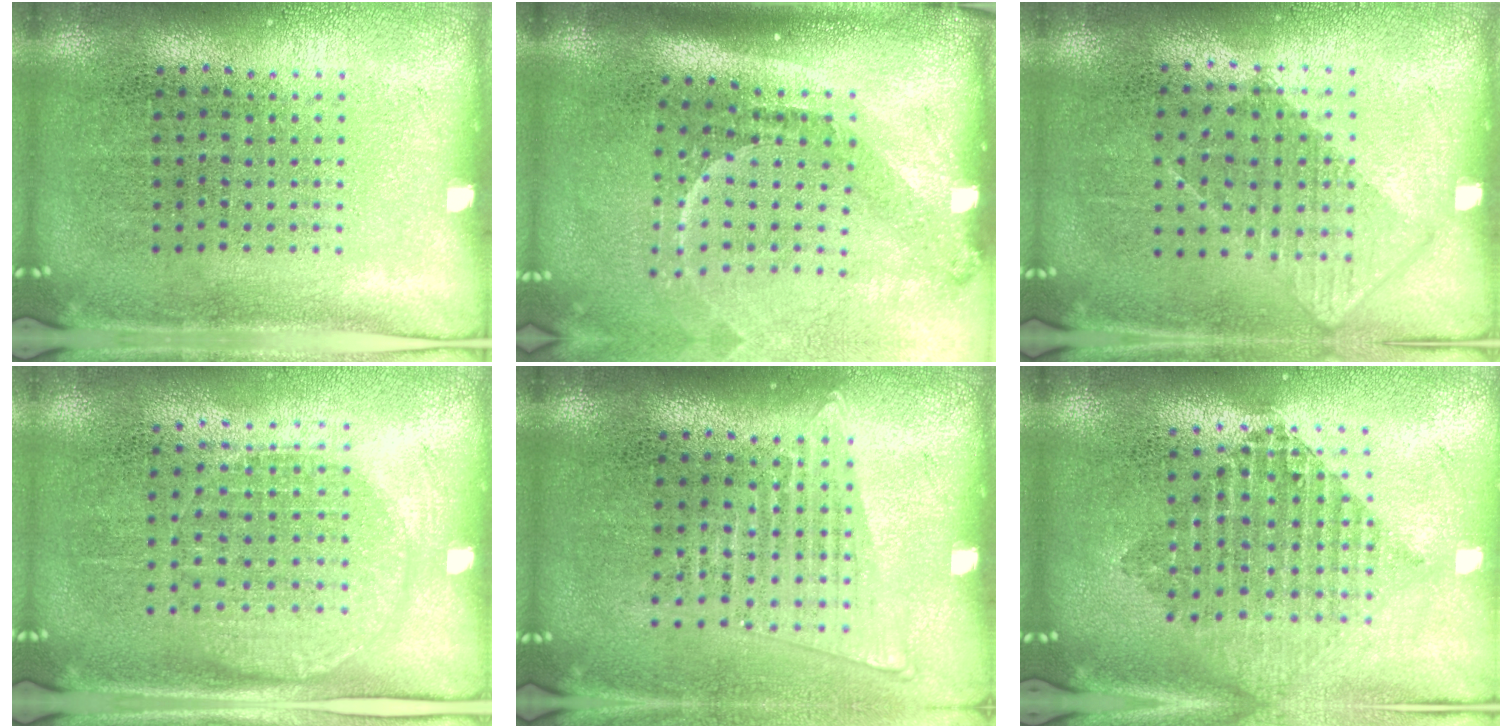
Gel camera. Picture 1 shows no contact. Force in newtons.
{"total": 2.2, "press": 1.6, "slide": 1.6}
{"total": 0.9, "press": 0.7, "slide": 0.4}
{"total": 1.4, "press": 1.2, "slide": 0.6}
{"total": 1.4, "press": 1.3, "slide": 0.5}
{"total": 2.1, "press": 1.7, "slide": 1.2}